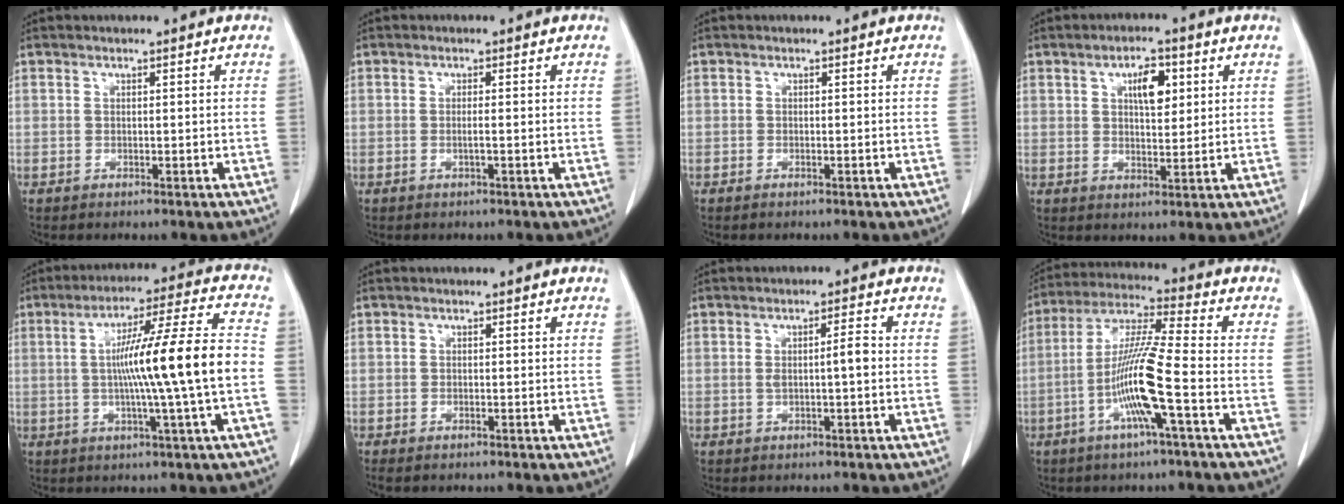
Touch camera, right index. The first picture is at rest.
{"total": 1.0, "force": [-0.3, -0.1, 0.9], "torque": [-0.020, -0.001, -0.004]}
{"total": 0.0}
{"total": 5.4, "force": [2.0, 2.2, 4.6], "torque": [-0.074, 0.004, 0.034]}
{"total": 14.4, "force": [-1.2, -1.4, 14.3], "torque": [-0.231, 0.009, -0.022]}
{"total": 1.0, "force": [-0.8, 0.1, 0.5], "torque": [-0.009, -0.003, -0.009]}
{"total": 3.1, "force": [-0.1, 0.3, 3.0], "torque": [-0.056, 0.006, 0.000]}
{"total": 11.8, "force": [-3.7, -0.4, 11.1], "torque": [-0.224, 0.001, -0.078]}